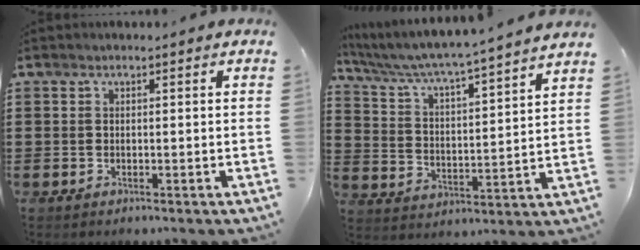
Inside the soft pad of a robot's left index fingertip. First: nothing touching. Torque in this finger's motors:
{"motor_torque": [1.09, -1.05, 0.55, 0.21]}